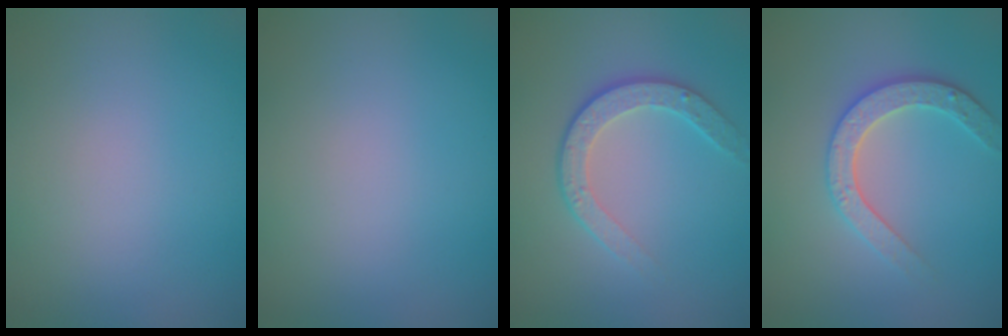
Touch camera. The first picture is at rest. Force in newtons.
{"total": 0.0}
{"total": 3.2, "press": 2.6, "slide": 1.8}
{"total": 3.2, "press": 3.1, "slide": 1.0}